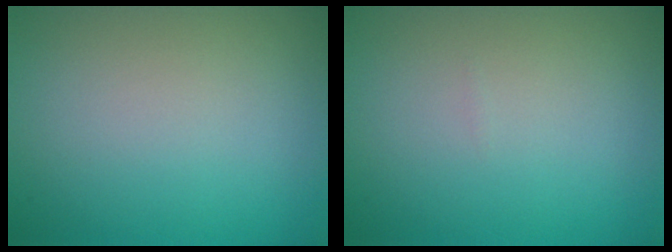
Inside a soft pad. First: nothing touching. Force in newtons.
{"total": 0.0}